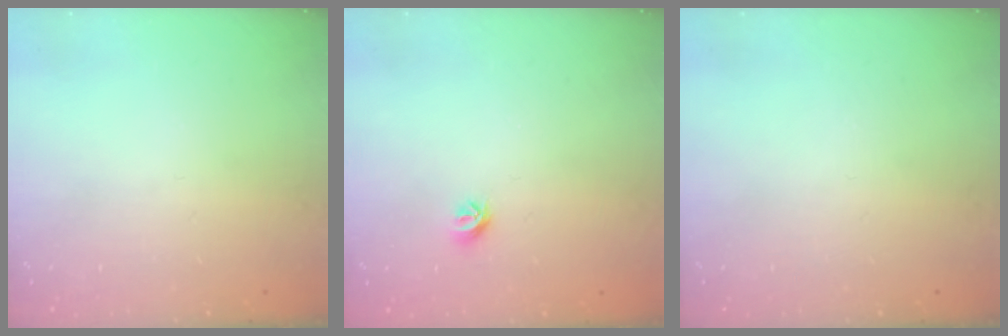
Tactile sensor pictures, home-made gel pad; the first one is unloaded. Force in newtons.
{"total": 5.4, "press": 5.3, "slide": 0.9}
{"total": 0.0}